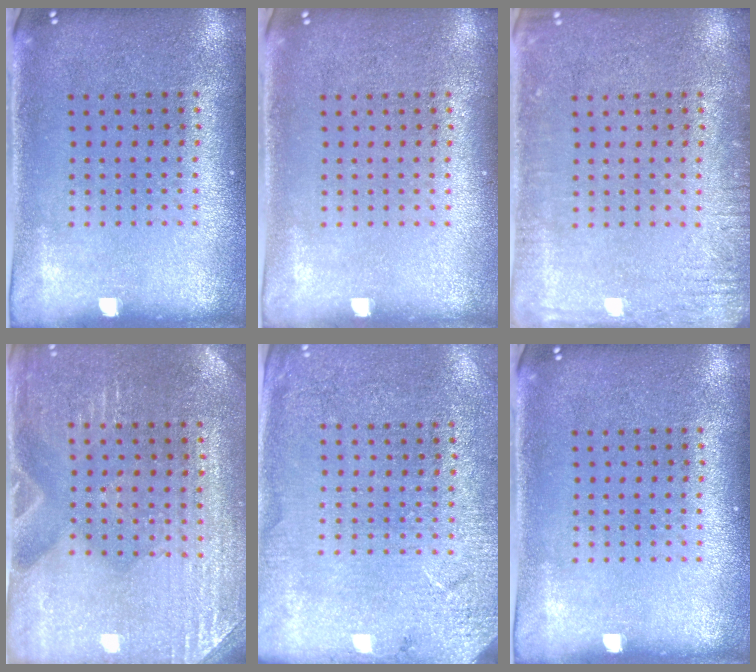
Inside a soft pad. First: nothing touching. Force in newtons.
{"total": 0.0}
{"total": 2.3, "press": 2.2, "slide": 0.3}
{"total": 3.0, "press": 2.9, "slide": 0.3}
{"total": 2.6, "press": 2.5, "slide": 0.5}
{"total": 0.0}